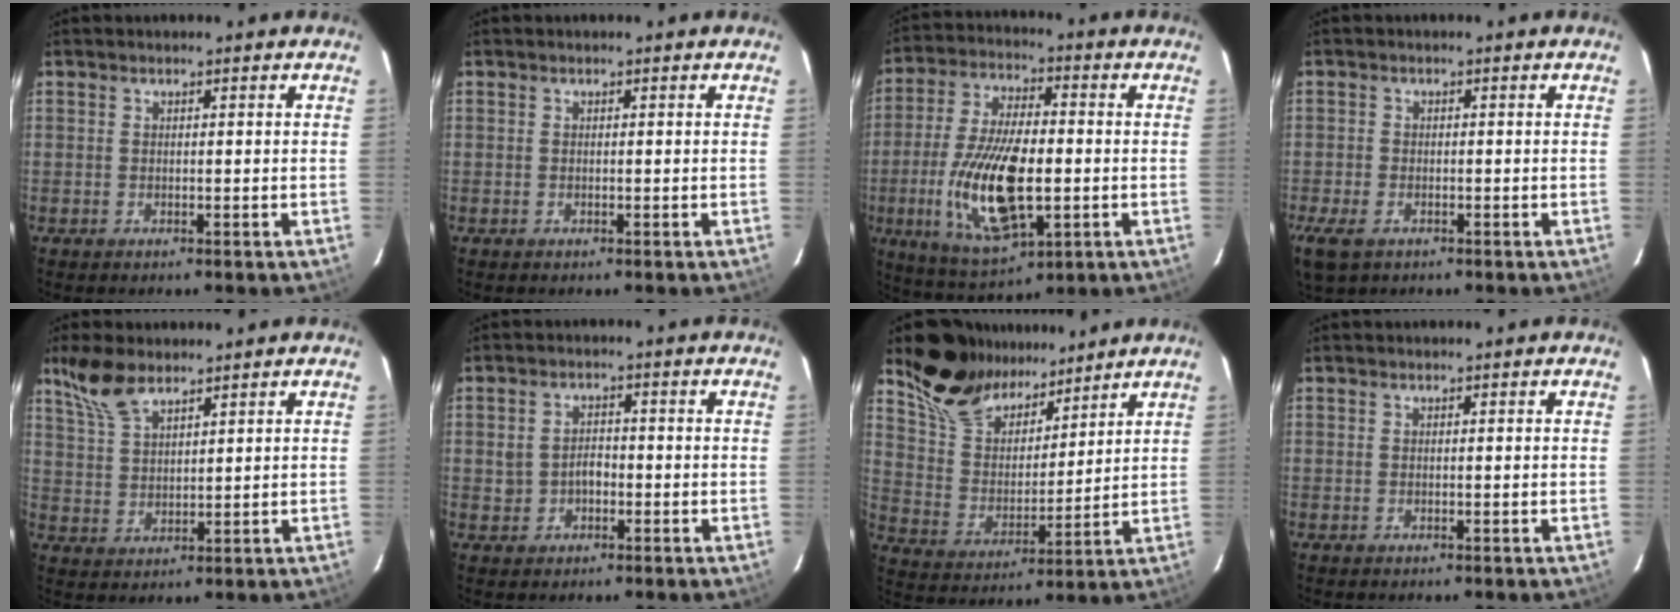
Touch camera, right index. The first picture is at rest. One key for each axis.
{"total": 0.0}
{"total": 18.4, "fx": -3.7, "fy": 7.7, "fz": 16.3, "tx": -0.334, "ty": -0.019, "tz": -0.058}
{"total": 6.0, "fx": -3.3, "fy": 3.5, "fz": 3.5, "tx": -0.088, "ty": -0.017, "tz": -0.061}
{"total": 7.4, "fx": 5.6, "fy": 2.7, "fz": 3.9, "tx": -0.085, "ty": 0.014, "tz": 0.117}
{"total": 3.3, "fx": -0.7, "fy": 2.6, "fz": 1.9, "tx": -0.039, "ty": 0.009, "tz": -0.006}
{"total": 16.7, "fx": 13.1, "fy": 8.1, "fz": 6.5, "tx": -0.148, "ty": 0.023, "tz": 0.250}
{"total": 0.0}